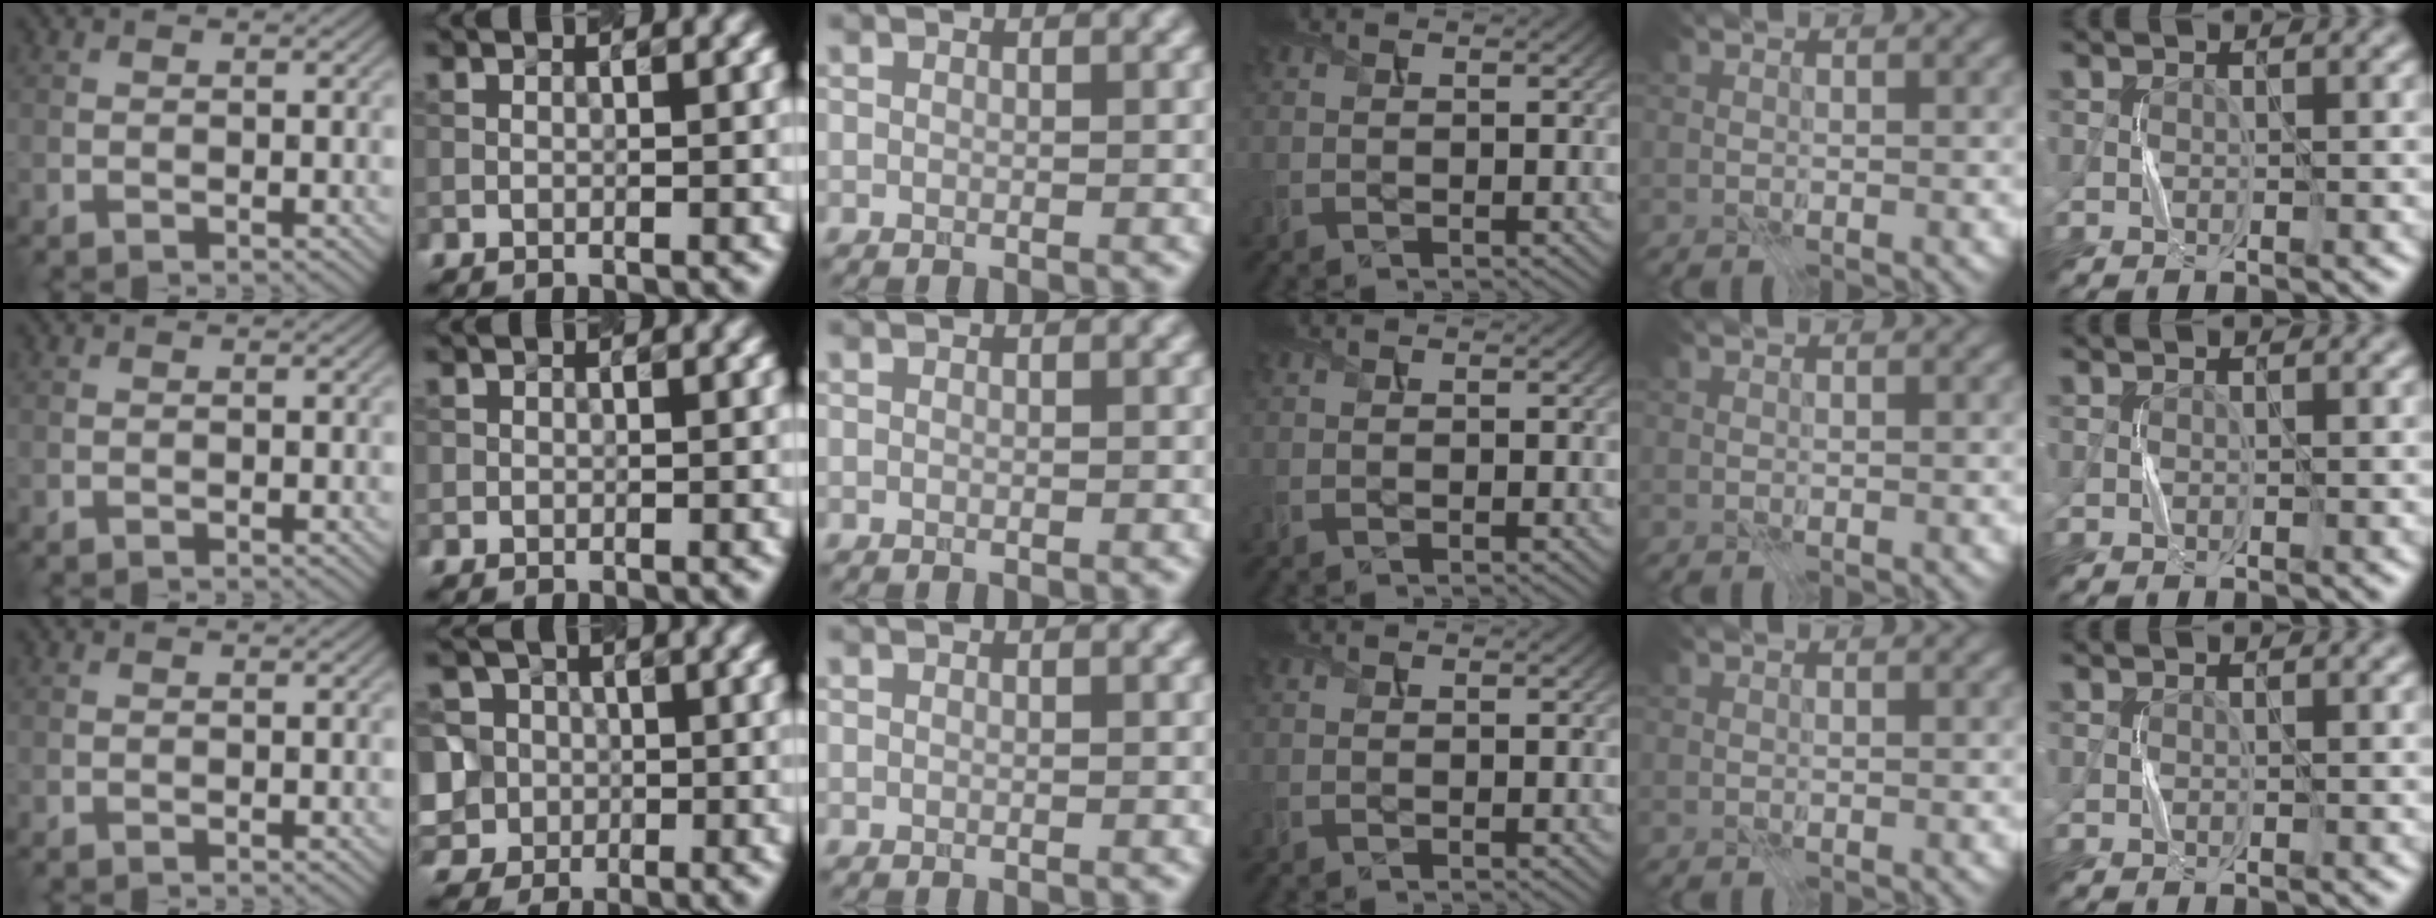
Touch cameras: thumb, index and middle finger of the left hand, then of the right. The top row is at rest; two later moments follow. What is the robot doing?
{"motion": "press", "object": "calculator"}